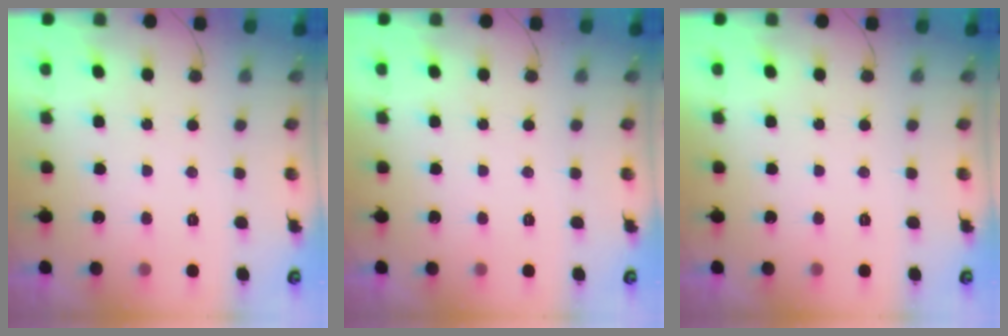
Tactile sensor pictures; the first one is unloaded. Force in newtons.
{"total": 0.0}
{"total": 0.0}